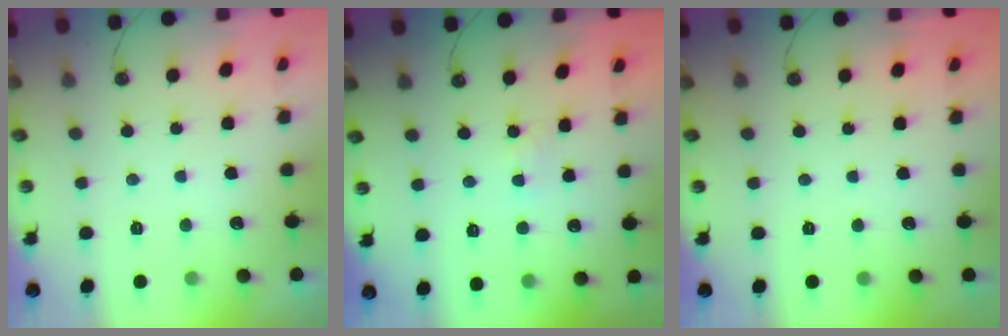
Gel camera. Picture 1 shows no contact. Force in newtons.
{"total": 3.7, "press": 3.6, "slide": 0.5}
{"total": 0.0}